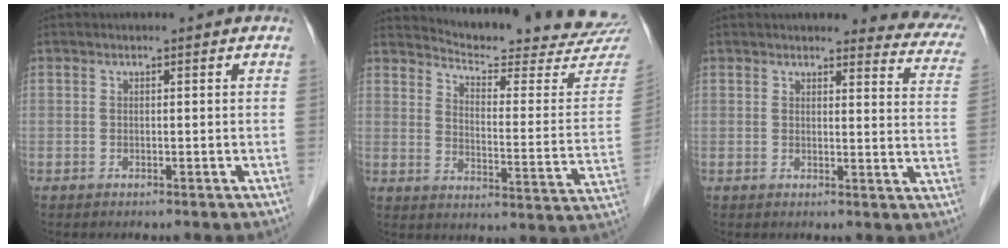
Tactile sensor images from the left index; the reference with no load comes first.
{"total": 21.0, "force": [20.4, 1.1, 4.7], "torque": [-0.068, -0.110, 0.245]}
{"total": 11.0, "force": [10.3, 2.2, 3.0], "torque": [0.003, -0.049, 0.076]}